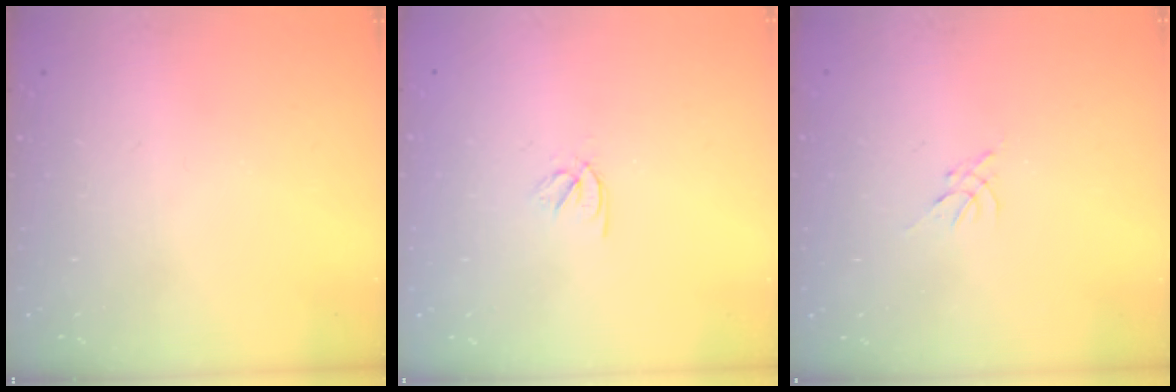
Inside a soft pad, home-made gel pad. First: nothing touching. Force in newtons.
{"total": 2.4, "press": 2.3, "slide": 0.7}
{"total": 0.0}